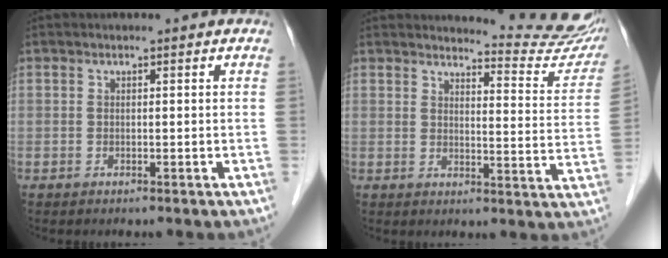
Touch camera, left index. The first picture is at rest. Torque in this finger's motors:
{"motor_torque": [0.67, -0.93, 0.25, 0.03]}